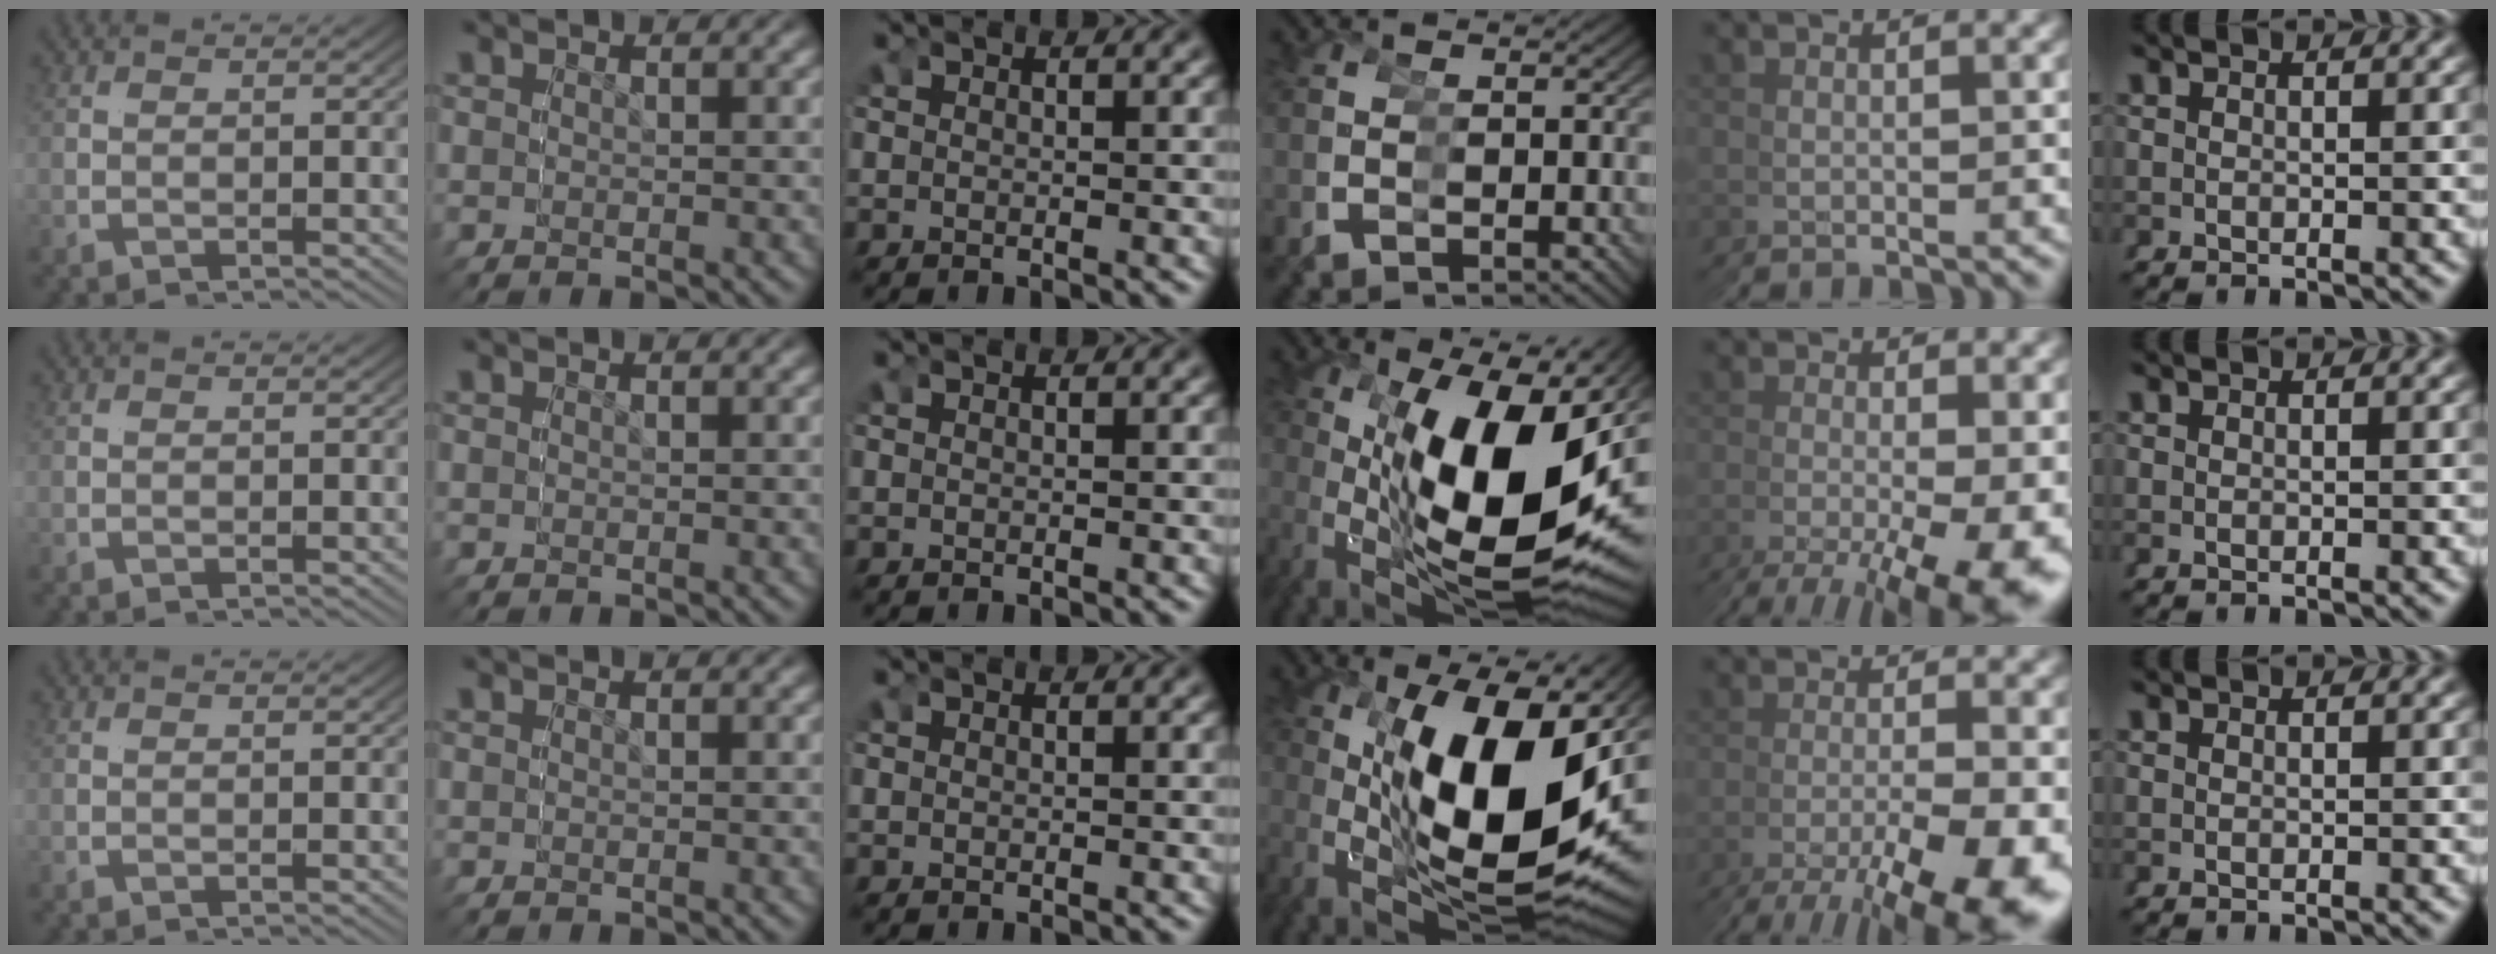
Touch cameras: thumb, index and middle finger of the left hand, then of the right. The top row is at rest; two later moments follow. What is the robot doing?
{"motion": "grasp_and_lifting", "object": "glue stick"}